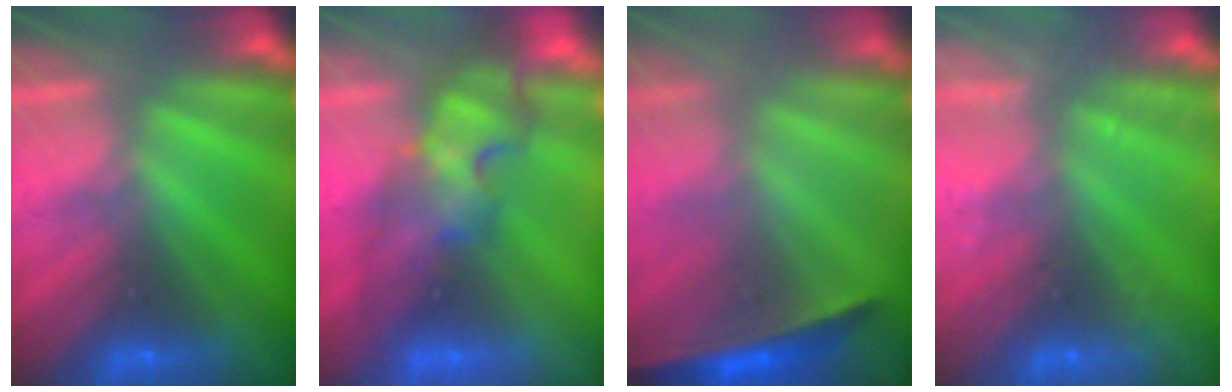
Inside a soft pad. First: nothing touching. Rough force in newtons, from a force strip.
{"total": 3.9}
{"total": 1.5}
{"total": 2.6}